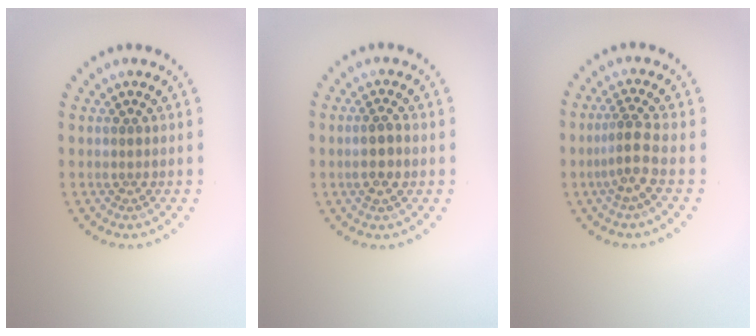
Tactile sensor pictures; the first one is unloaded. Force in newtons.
{"total": 2.1, "press": 2.0, "slide": 0.6}
{"total": 2.8, "press": 1.9, "slide": 2.0}